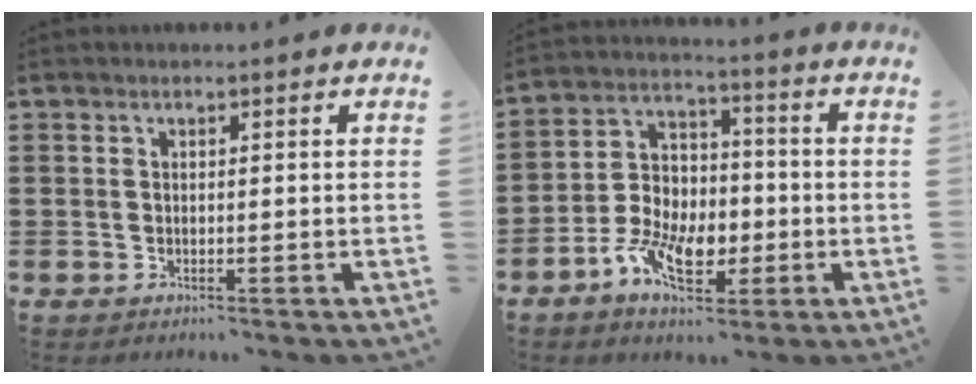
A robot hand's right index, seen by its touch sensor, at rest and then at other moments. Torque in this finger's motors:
{"motor_torque": [1.59, 0.55, 0.95, 0.21]}